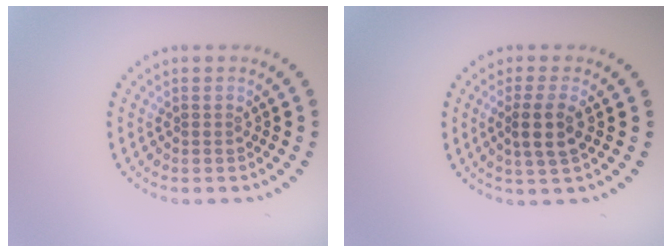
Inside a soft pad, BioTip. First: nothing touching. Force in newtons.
{"total": 2.6, "press": 2.3, "slide": 1.2}